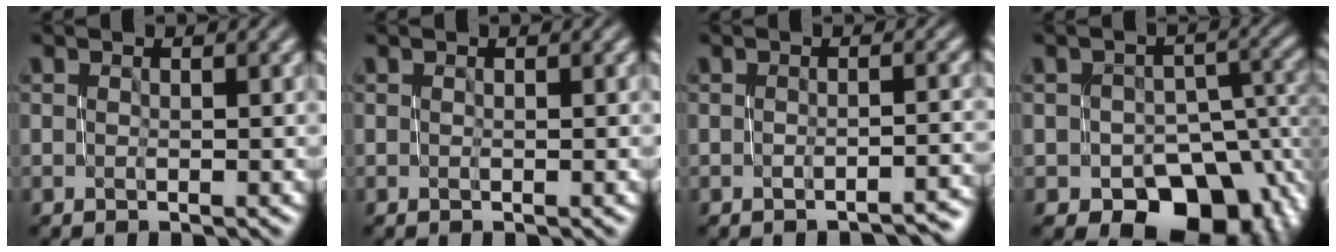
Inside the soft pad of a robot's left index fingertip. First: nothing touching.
{"total": 0.0}
{"total": 2.0, "force": [-1.6, 0.5, 1.1], "torque": [-0.004, 0.003, -0.025]}
{"total": 9.5, "force": [-4.5, 6.5, 5.4], "torque": [-0.059, -0.018, -0.048]}